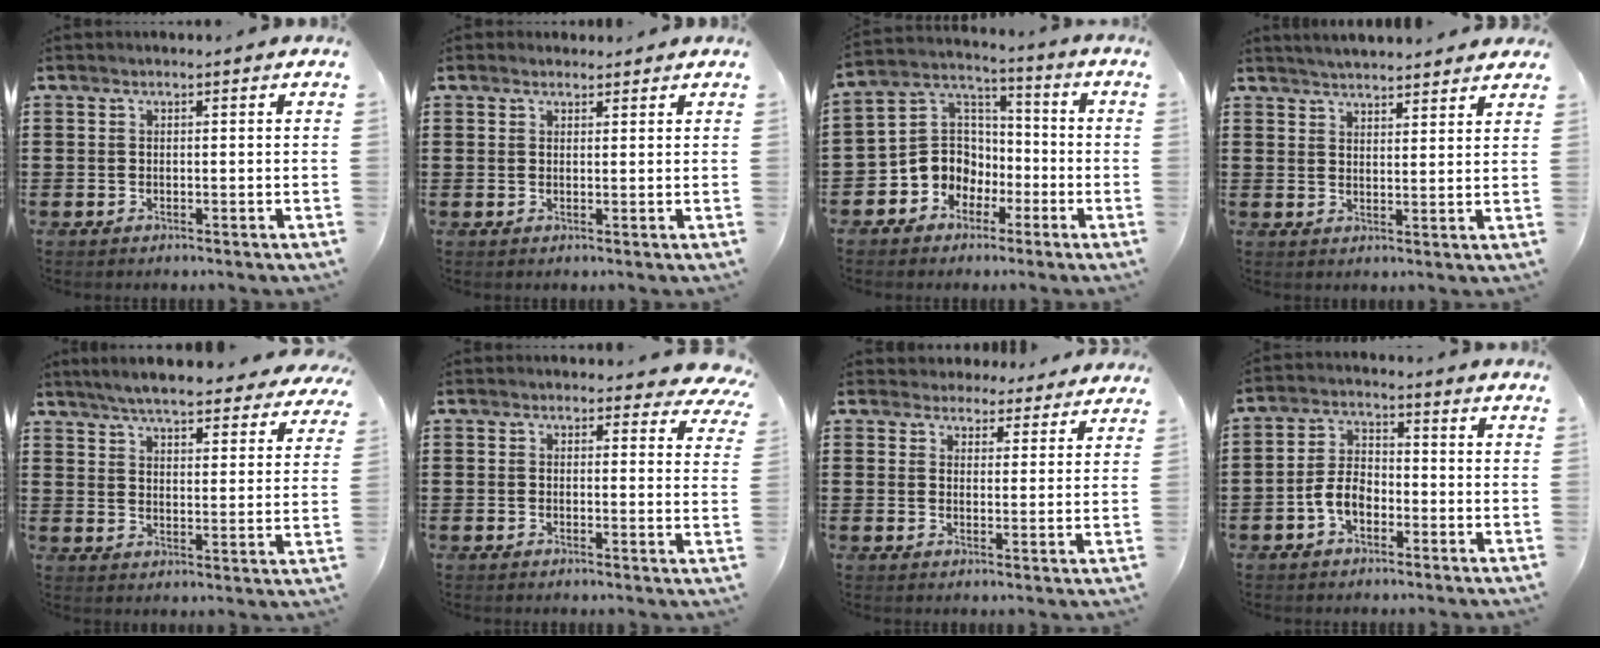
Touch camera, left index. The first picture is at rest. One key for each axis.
{"total": 1.4, "fx": 1.3, "fy": 0.5, "fz": 0.2, "tx": -0.005, "ty": 0.004, "tz": 0.025}
{"total": 7.6, "fx": -2.6, "fy": 7.0, "fz": 1.2, "tx": -0.066, "ty": 0.005, "tz": -0.056}
{"total": 3.4, "fx": 3.4, "fy": -0.1, "fz": 0.3, "tx": -0.015, "ty": -0.012, "tz": 0.062}
{"total": 5.9, "fx": 5.6, "fy": 0.2, "fz": 1.8, "tx": -0.057, "ty": -0.023, "tz": 0.098}
{"total": 2.6, "fx": 2.2, "fy": 1.0, "fz": 1.1, "tx": -0.013, "ty": -0.008, "tz": 0.036}
{"total": 3.9, "fx": 3.7, "fy": 1.3, "fz": 0.2, "tx": -0.012, "ty": -0.008, "tz": 0.068}
{"total": 5.0, "fx": -2.3, "fy": 2.9, "fz": 3.5, "tx": -0.082, "ty": 0.006, "tz": -0.049}